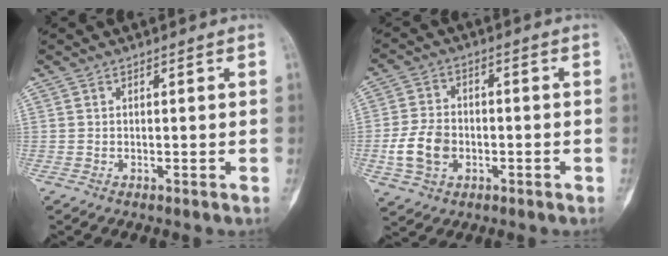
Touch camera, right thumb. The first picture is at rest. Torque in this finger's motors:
{"motor_torque": [1.43, 0.90, 0.69, -0.54, 0.27]}